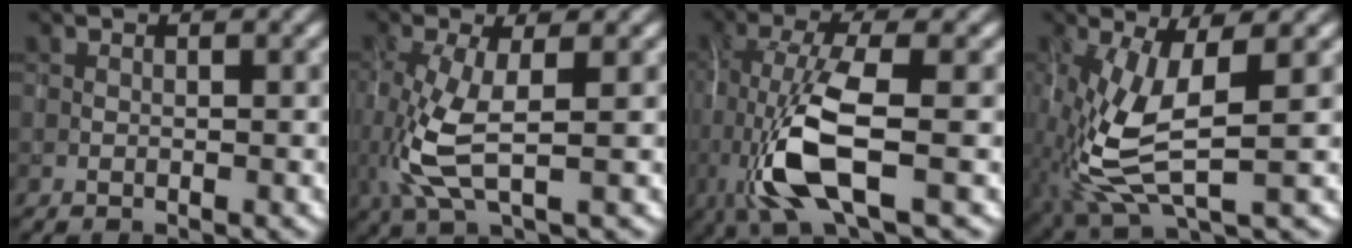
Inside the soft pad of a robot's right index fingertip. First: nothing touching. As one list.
[{"total": 5.8, "force": [-0.5, 2.2, 5.4], "torque": [-0.143, -0.012, -0.007]}, {"total": 8.0, "force": [-2.3, 2.3, 7.3], "torque": [-0.167, -0.002, -0.048]}, {"total": 8.3, "force": [-1.3, 3.3, 7.6], "torque": [-0.195, -0.008, -0.025]}]